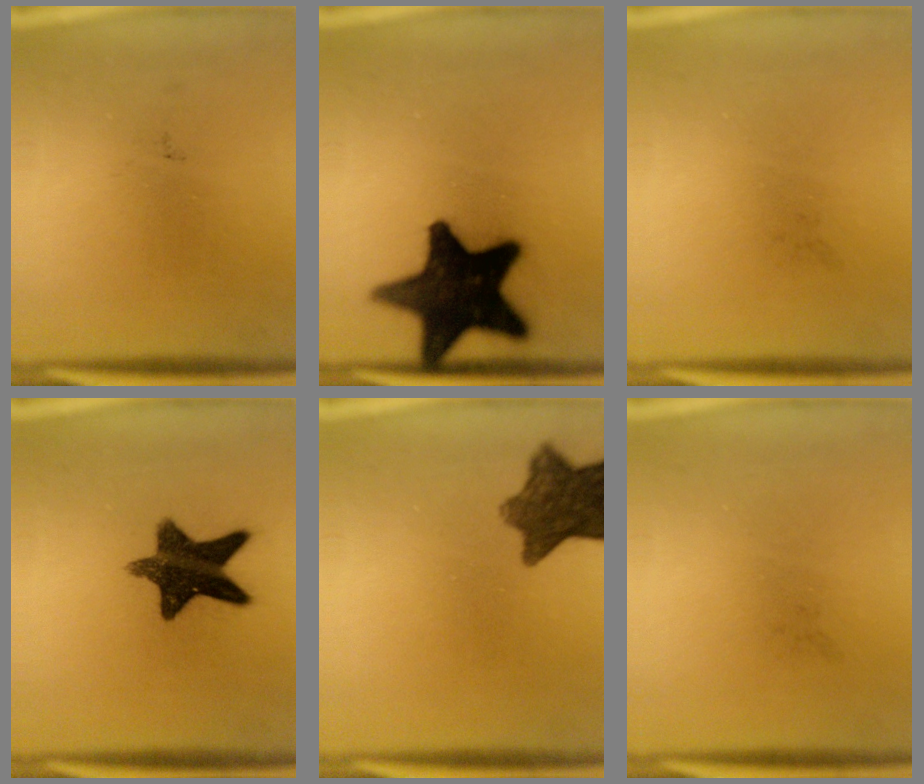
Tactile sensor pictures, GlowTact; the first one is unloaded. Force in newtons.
{"total": 19.8}
{"total": 0.0}
{"total": 13.3}
{"total": 10.0}
{"total": 0.0}